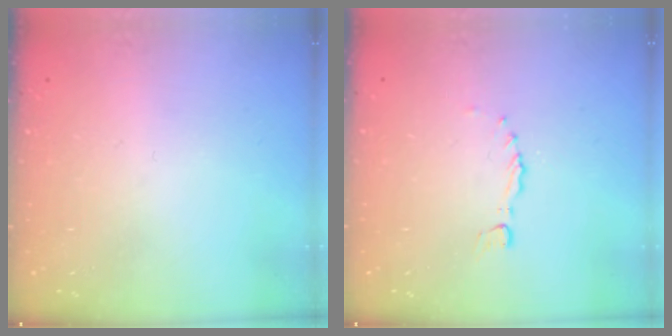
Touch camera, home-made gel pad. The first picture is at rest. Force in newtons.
{"total": 0.0}